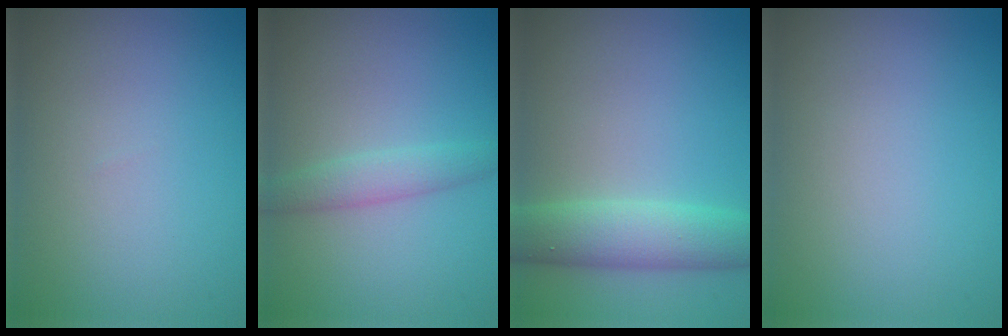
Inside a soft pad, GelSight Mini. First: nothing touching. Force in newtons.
{"total": 2.2, "press": 2.2, "slide": 0.0}
{"total": 5.2, "press": 5.2, "slide": 0.3}
{"total": 0.0}